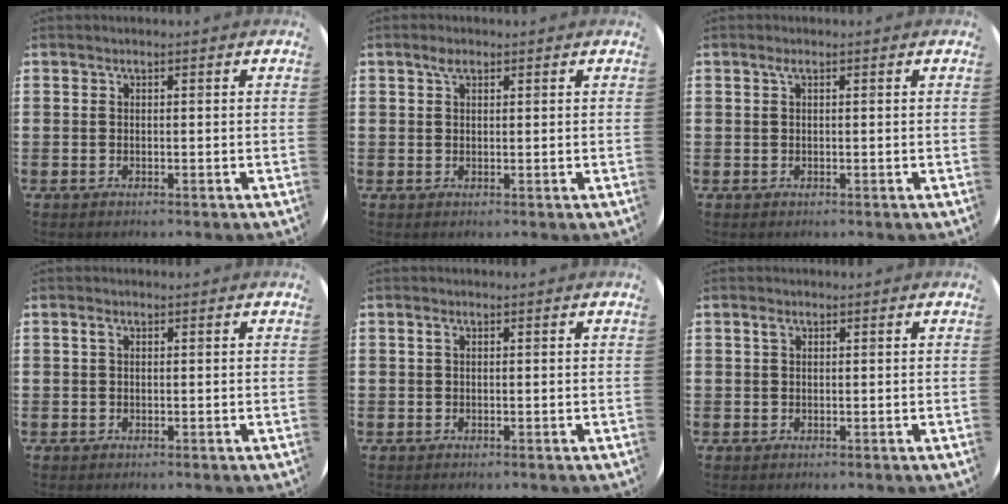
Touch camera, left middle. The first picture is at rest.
{"total": 1.6, "force": [1.0, 0.7, 1.0], "torque": [-0.015, 0.003, 0.016]}
{"total": 0.7, "force": [0.3, 0.1, 0.6], "torque": [-0.013, 0.002, 0.006]}
{"total": 0.9, "force": [0.3, 0.6, 0.6], "torque": [-0.014, 0.005, 0.006]}
{"total": 0.7, "force": [0.2, 0.5, 0.5], "torque": [-0.012, 0.003, 0.004]}
{"total": 1.2, "force": [0.5, 0.8, 0.7], "torque": [-0.009, 0.003, 0.007]}